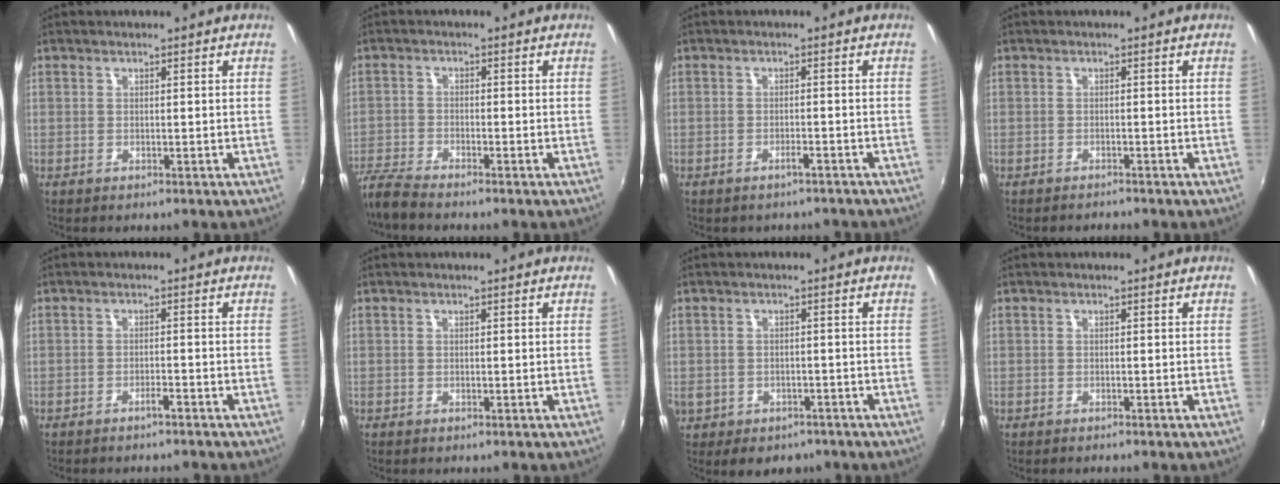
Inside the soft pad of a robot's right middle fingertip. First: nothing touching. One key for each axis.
{"total": 5.4, "fx": -5.0, "fy": 0.1, "fz": 1.9, "tx": -0.057, "ty": -0.017, "tz": -0.101}
{"total": 2.1, "fx": -1.9, "fy": 0.5, "fz": 0.8, "tx": -0.017, "ty": 0.000, "tz": -0.022}
{"total": 1.7, "fx": -1.7, "fy": 0.2, "fz": 0.2, "tx": -0.013, "ty": -0.008, "tz": -0.029}
{"total": 1.7, "fx": -1.6, "fy": 0.0, "fz": 0.7, "tx": -0.018, "ty": 0.002, "tz": -0.022}
{"total": 0.0}
{"total": 6.5, "fx": -3.3, "fy": 5.1, "fz": 2.5, "tx": -0.069, "ty": -0.010, "tz": -0.038}
{"total": 0.8, "fx": -0.8, "fy": 0.1, "fz": 0.1, "tx": -0.004, "ty": -0.006, "tz": -0.015}